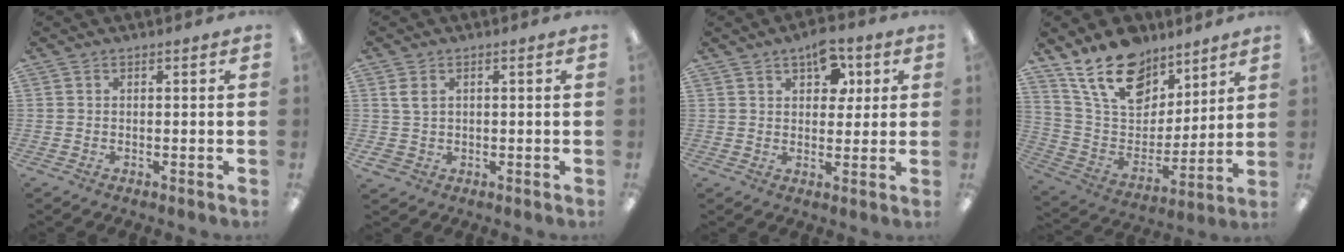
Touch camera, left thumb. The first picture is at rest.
{"total": 4.0, "force": [1.2, 3.1, 2.2], "torque": [-0.044, 0.001, 0.018]}
{"total": 8.2, "force": [4.3, 5.0, 4.9], "torque": [-0.050, -0.010, 0.072]}
{"total": 18.9, "force": [13.0, 10.6, 8.7], "torque": [-0.169, -0.066, 0.242]}